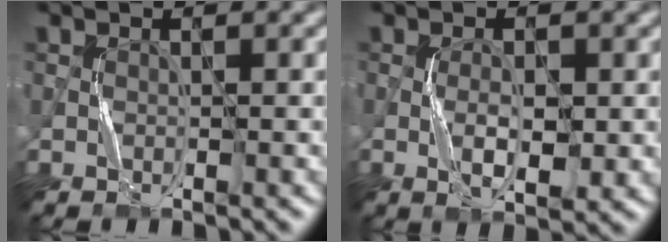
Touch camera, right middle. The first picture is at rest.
{"total": 2.9, "force": [-0.3, 1.2, 2.6], "torque": [-0.051, -0.002, -0.002]}